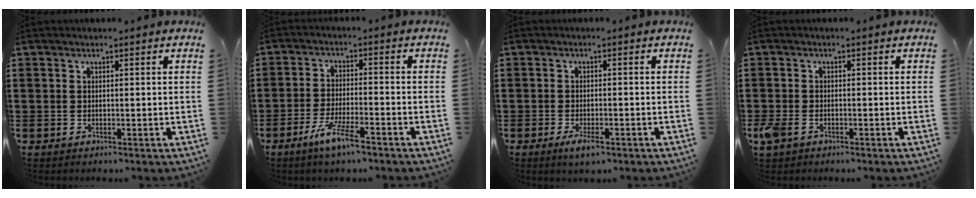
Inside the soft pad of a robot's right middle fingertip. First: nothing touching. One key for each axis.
{"total": 6.1, "fx": -4.0, "fy": 0.8, "fz": 4.4, "tx": -0.096, "ty": -0.009, "tz": -0.076}
{"total": 3.0, "fx": -1.6, "fy": 0.9, "fz": 2.4, "tx": -0.053, "ty": -0.006, "tz": -0.030}
{"total": 2.3, "fx": -1.2, "fy": 1.5, "fz": 1.3, "tx": -0.054, "ty": -0.010, "tz": -0.031}